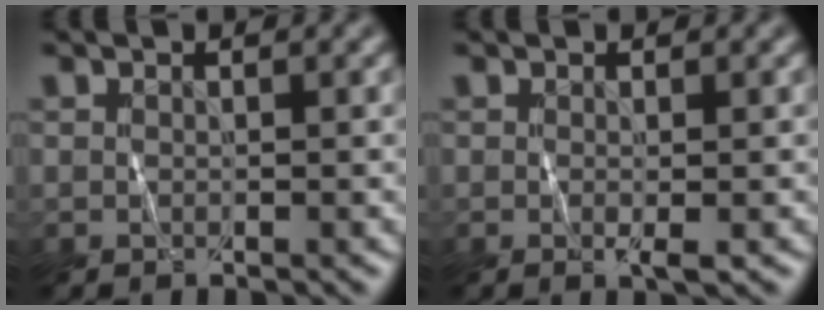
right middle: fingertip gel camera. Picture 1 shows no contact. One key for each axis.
{"total": 1.1, "fx": 0.1, "fy": 0.1, "fz": 1.1, "tx": -0.019, "ty": -0.006, "tz": 0.000}